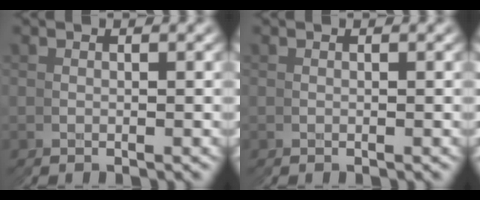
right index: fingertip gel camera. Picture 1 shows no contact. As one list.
[{"total": 0.0}]